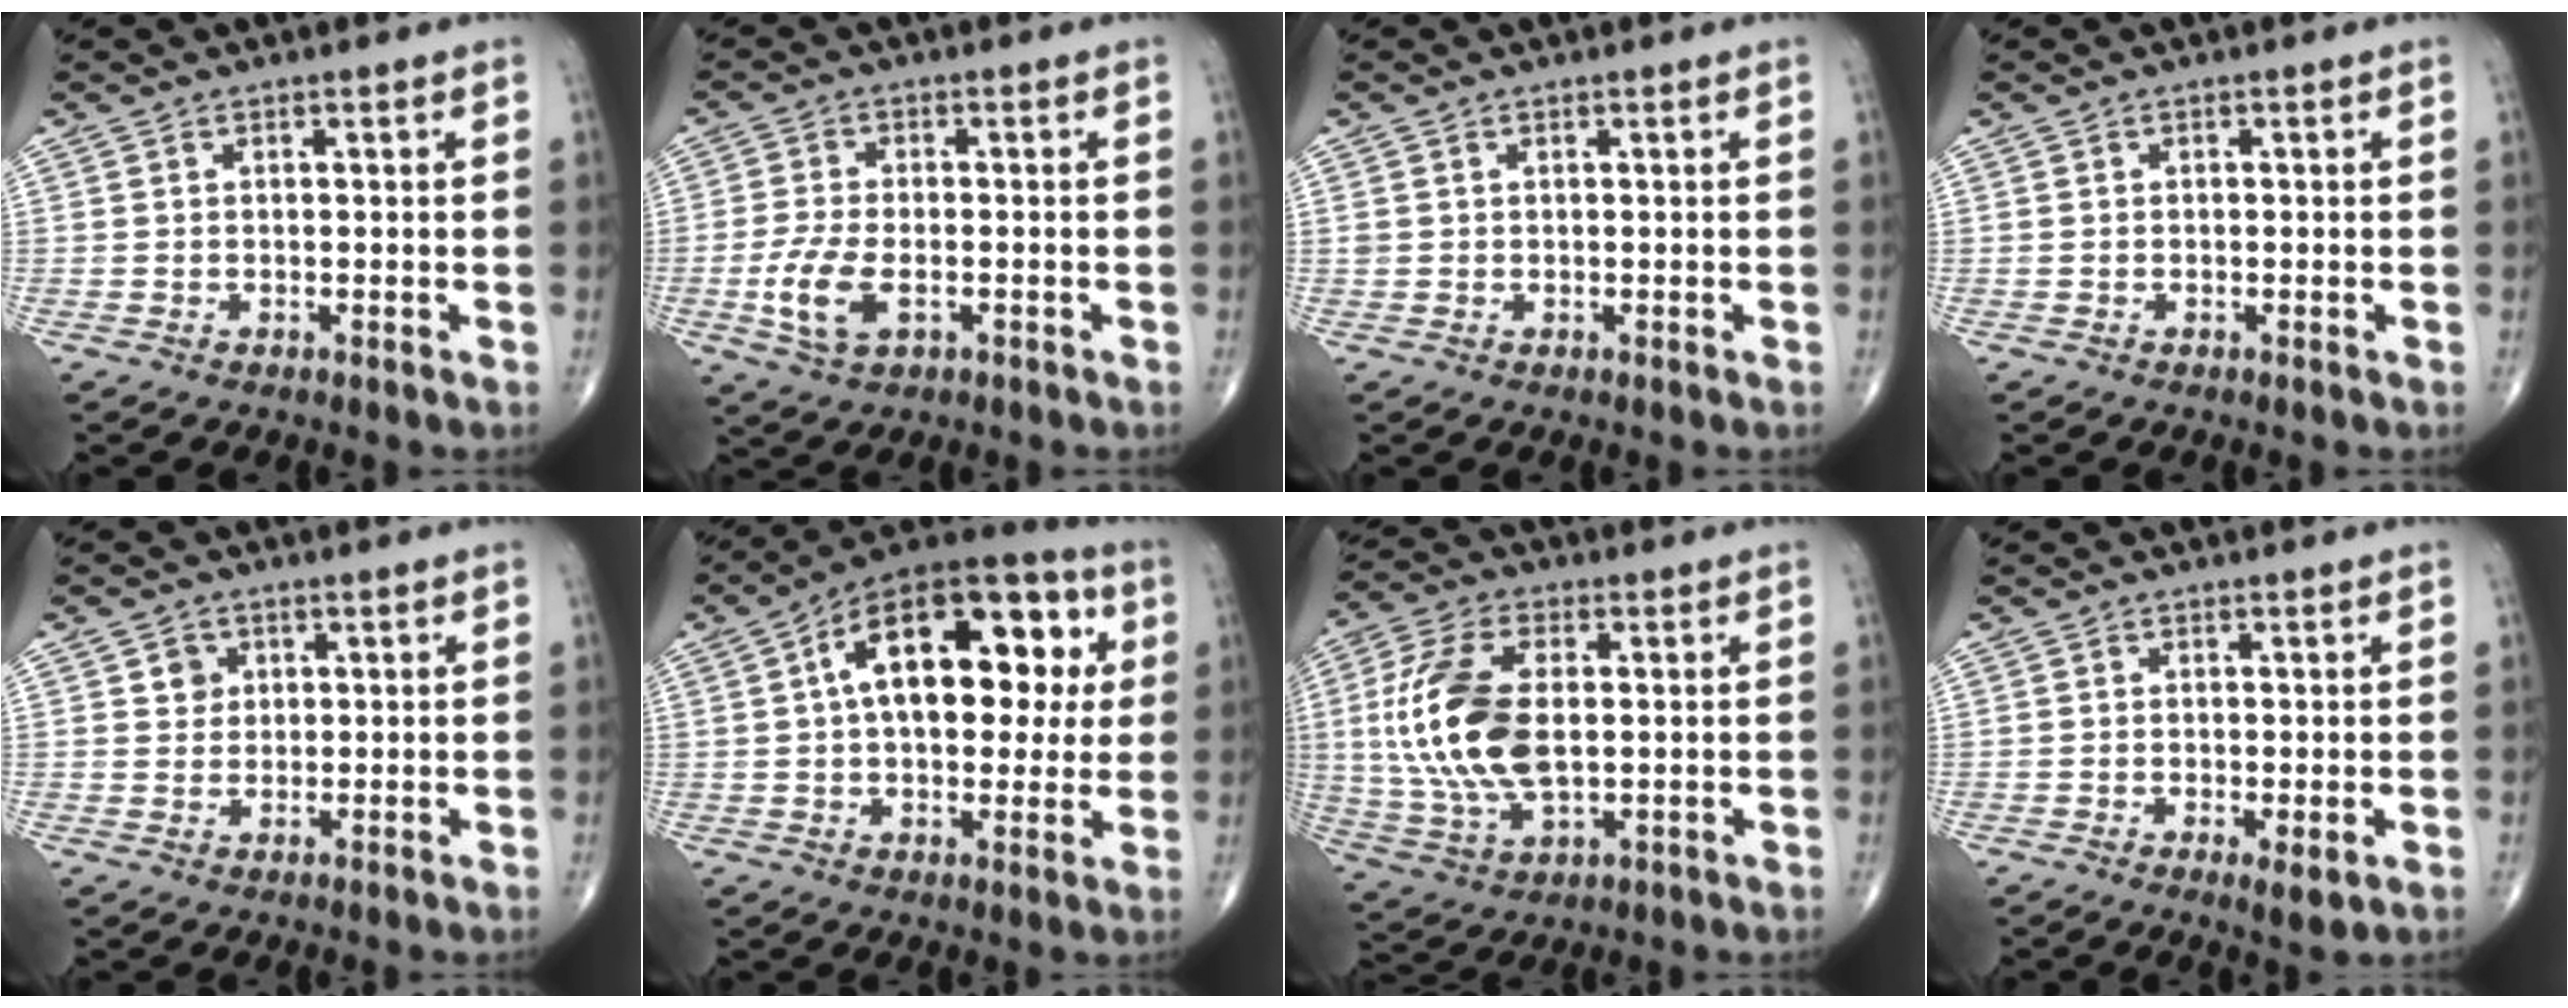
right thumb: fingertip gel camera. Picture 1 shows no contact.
{"total": 7.4, "force": [-2.1, 3.9, 6.0], "torque": [-0.134, 0.001, -0.038]}
{"total": 0.5, "force": [0.2, 0.4, 0.3], "torque": [-0.005, 0.005, 0.006]}
{"total": 0.0}
{"total": 2.9, "force": [1.0, 2.5, 0.8], "torque": [0.002, -0.004, 0.013]}
{"total": 22.3, "force": [4.7, 12.0, 18.2], "torque": [-0.238, 0.028, 0.058]}
{"total": 17.0, "force": [1.1, 9.0, 14.4], "torque": [-0.307, -0.003, 0.025]}
{"total": 3.0, "force": [-0.9, 0.8, 2.8], "torque": [-0.050, -0.010, -0.014]}